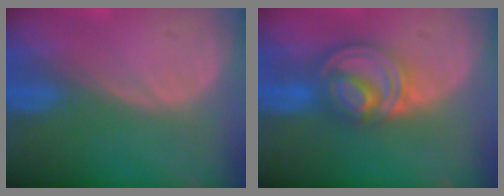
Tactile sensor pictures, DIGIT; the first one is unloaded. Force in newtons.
{"total": 8.1, "press": 7.0, "slide": 4.2}